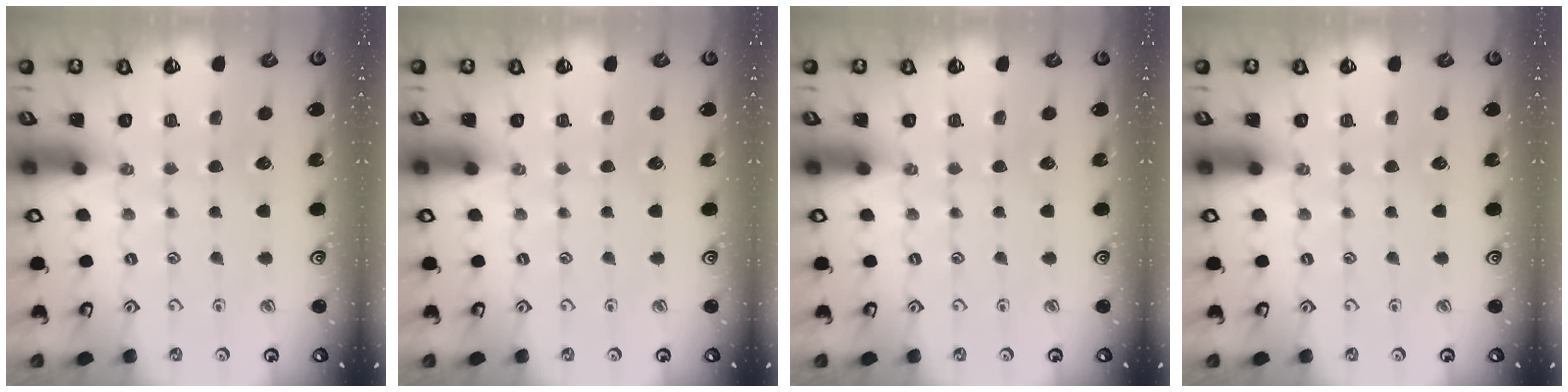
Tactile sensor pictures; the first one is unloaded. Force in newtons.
{"total": 0.0}
{"total": 0.0}
{"total": 0.0}